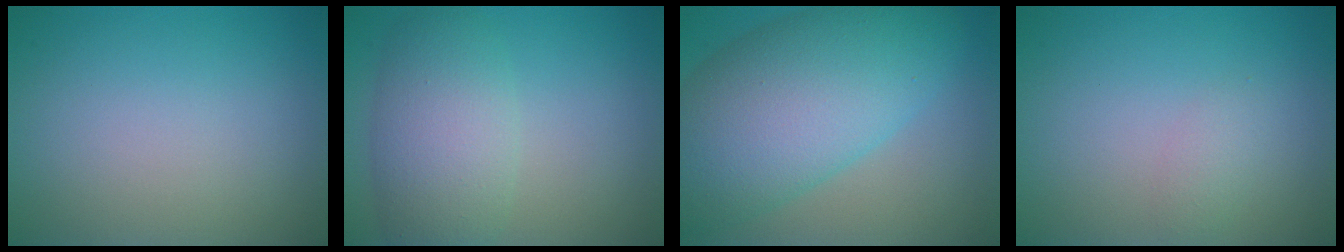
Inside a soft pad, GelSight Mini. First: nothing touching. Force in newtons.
{"total": 5.5, "press": 5.5, "slide": 0.4}
{"total": 11.4, "press": 11.4, "slide": 0.3}
{"total": 1.1, "press": 1.1, "slide": 0.1}